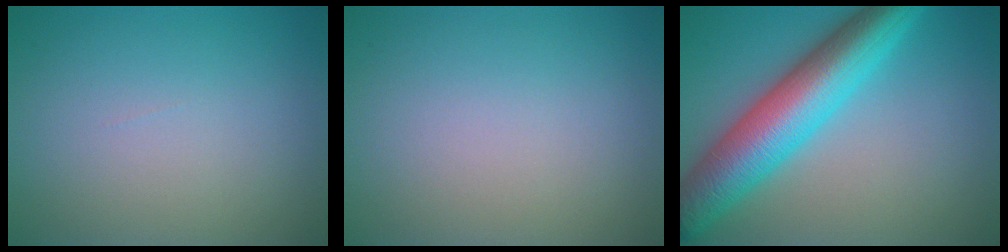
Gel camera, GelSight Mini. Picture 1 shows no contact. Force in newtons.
{"total": 0.0}
{"total": 9.4, "press": 9.4, "slide": 0.1}